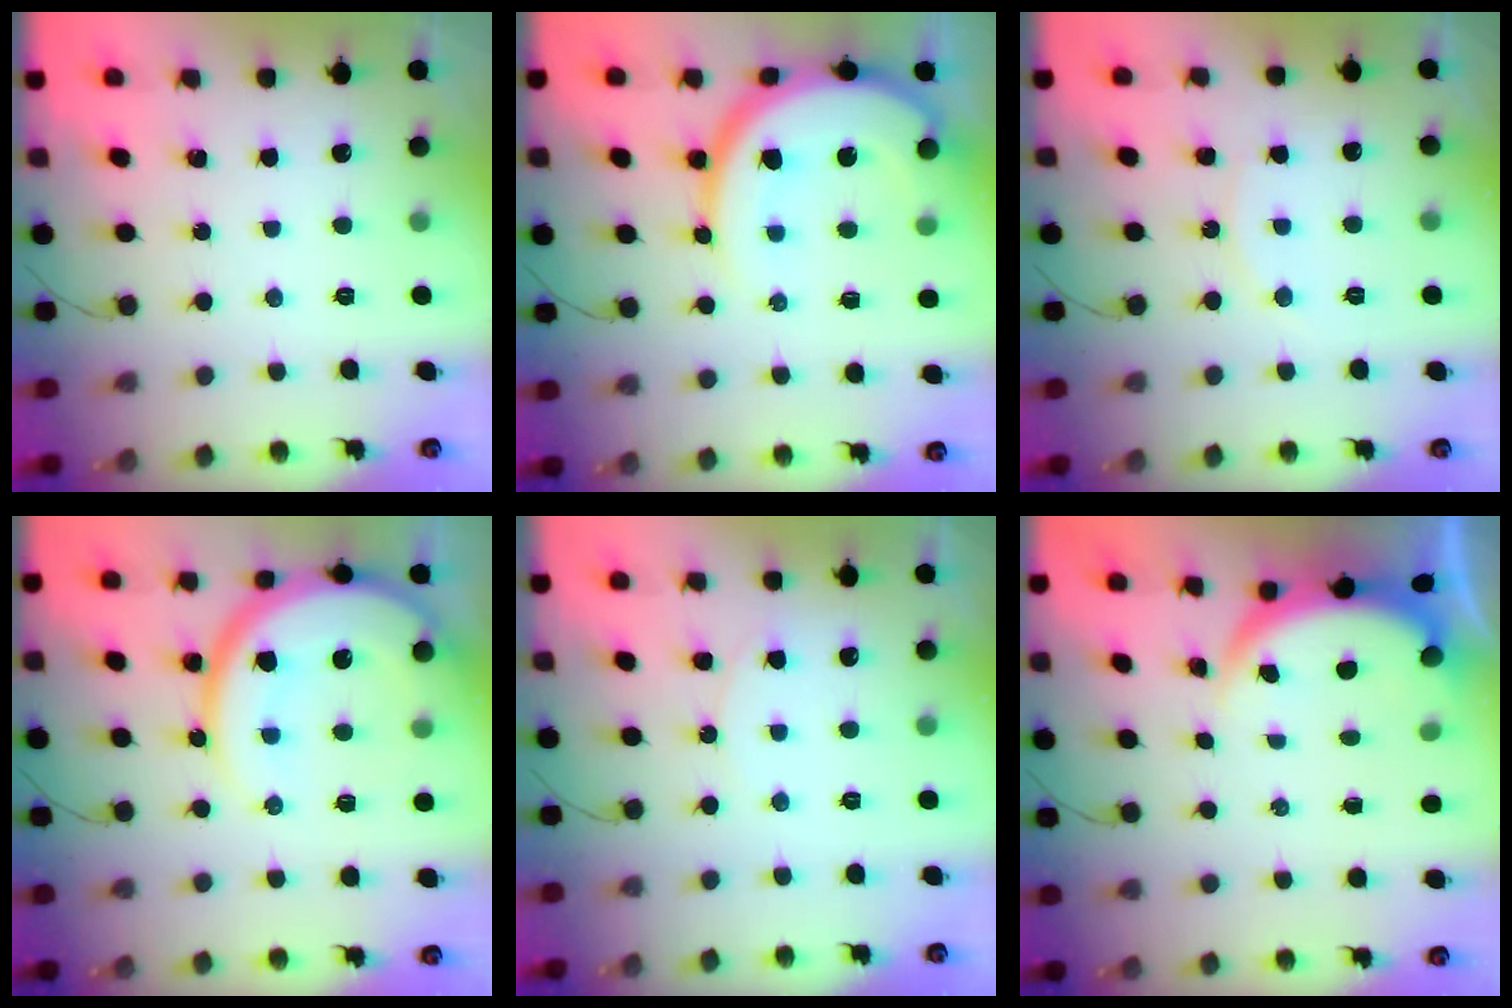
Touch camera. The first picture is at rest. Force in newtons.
{"total": 15.6, "press": 15.5, "slide": 1.6}
{"total": 5.8, "press": 5.8, "slide": 0.1}
{"total": 17.2, "press": 17.1, "slide": 1.4}
{"total": 4.2, "press": 4.2, "slide": 0.4}
{"total": 3.8, "press": 3.8, "slide": 0.6}